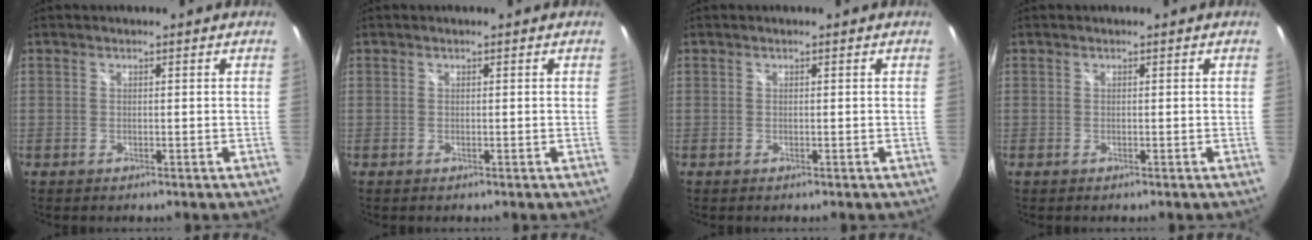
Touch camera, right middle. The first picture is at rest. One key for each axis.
{"total": 0.0}
{"total": 0.0}
{"total": 0.0}